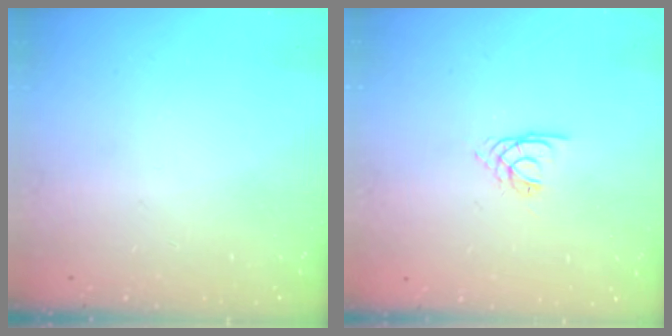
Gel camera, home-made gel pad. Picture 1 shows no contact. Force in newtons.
{"total": 1.4, "press": 1.3, "slide": 0.3}